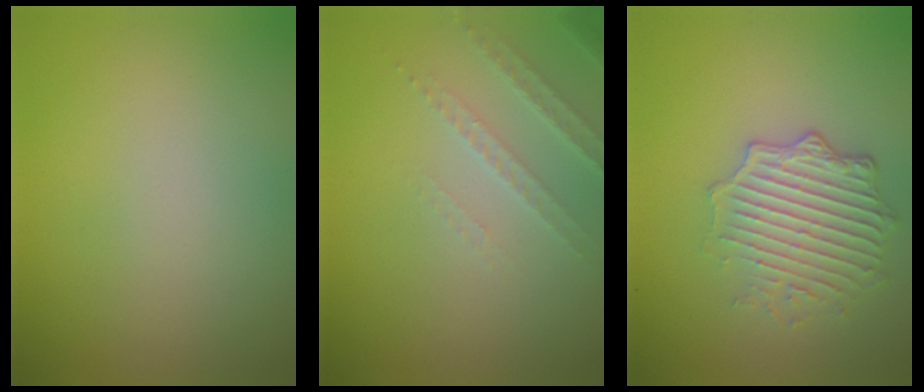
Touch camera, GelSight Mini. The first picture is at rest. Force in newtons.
{"total": 2.2, "press": 2.1, "slide": 0.7}
{"total": 4.5, "press": 3.5, "slide": 2.9}